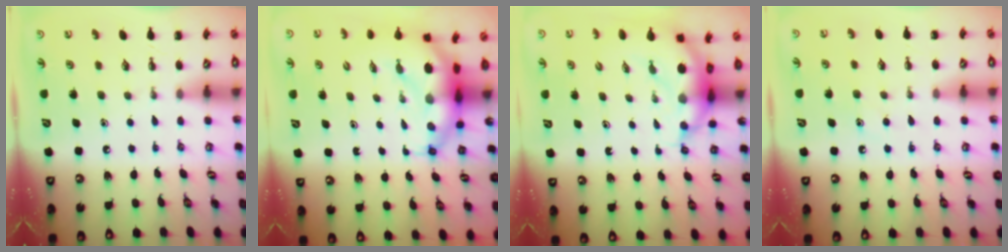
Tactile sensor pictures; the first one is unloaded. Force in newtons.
{"total": 7.2, "press": 7.0, "slide": 1.8}
{"total": 6.6, "press": 6.5, "slide": 1.4}
{"total": 6.1, "press": 6.0, "slide": 1.4}